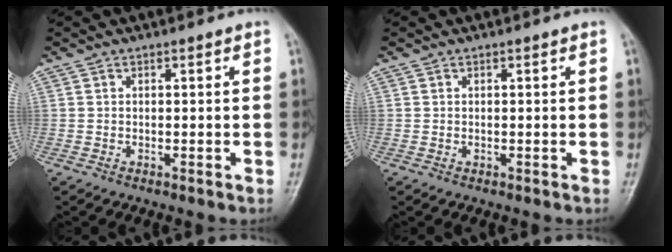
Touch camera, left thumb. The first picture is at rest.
{"total": 0.0}